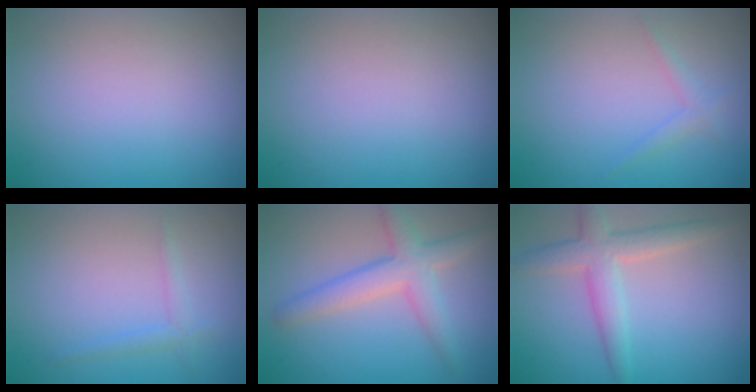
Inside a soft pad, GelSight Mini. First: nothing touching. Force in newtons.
{"total": 0.0}
{"total": 1.1, "press": 1.1, "slide": 0.0}
{"total": 1.2, "press": 1.2, "slide": 0.1}
{"total": 3.9, "press": 3.9, "slide": 0.1}
{"total": 3.8, "press": 3.8, "slide": 0.2}